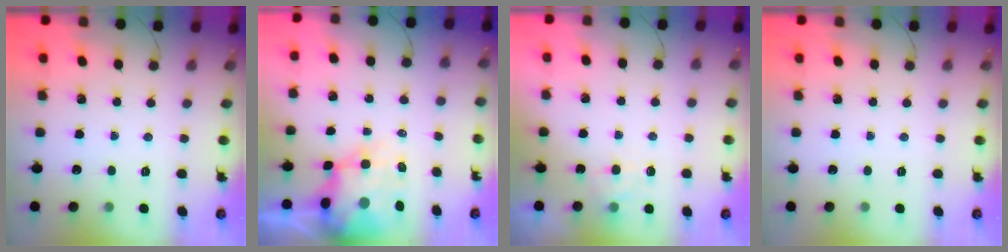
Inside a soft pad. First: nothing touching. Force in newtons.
{"total": 8.9, "press": 8.3, "slide": 3.0}
{"total": 2.9, "press": 2.5, "slide": 1.5}
{"total": 0.0}